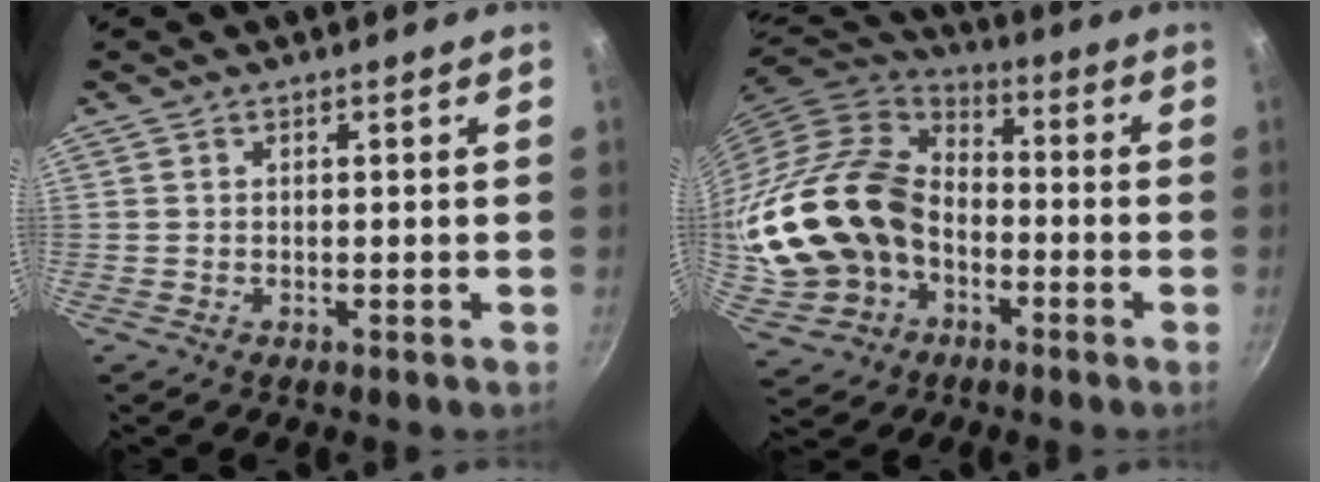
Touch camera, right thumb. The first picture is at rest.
{"total": 22.5, "force": [-3.8, 17.1, 14.1], "torque": [-0.257, 0.045, -0.056]}